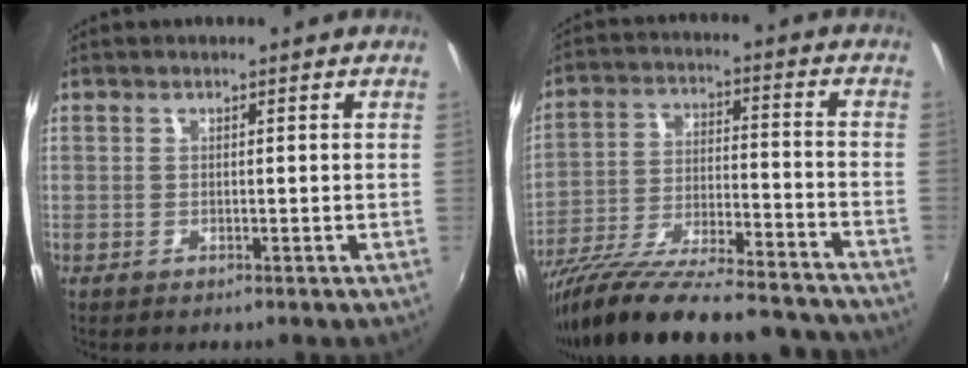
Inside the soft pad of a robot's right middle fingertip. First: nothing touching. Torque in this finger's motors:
{"motor_torque": [1.09, -1.05, 0.38, 0.21]}